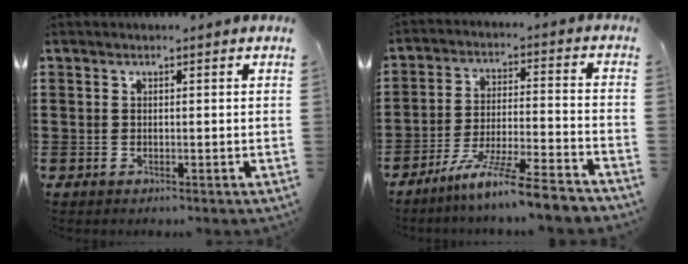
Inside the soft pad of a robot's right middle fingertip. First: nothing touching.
{"total": 9.5, "force": [-8.2, -0.4, 4.8], "torque": [-0.086, 0.001, -0.157]}